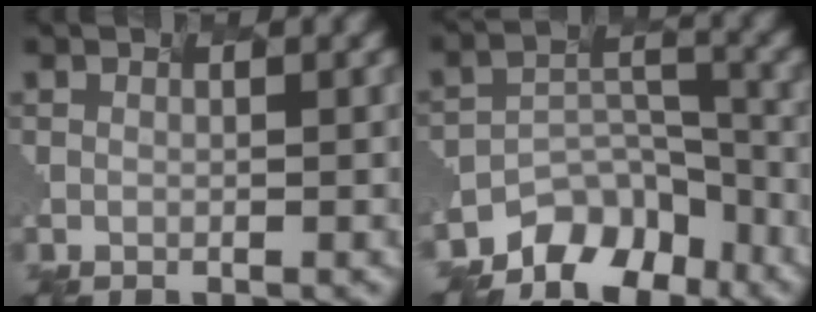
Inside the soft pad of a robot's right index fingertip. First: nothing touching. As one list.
[{"total": 8.0, "force": [-7.4, 2.6, 1.1], "torque": [-0.029, -0.011, -0.104]}]